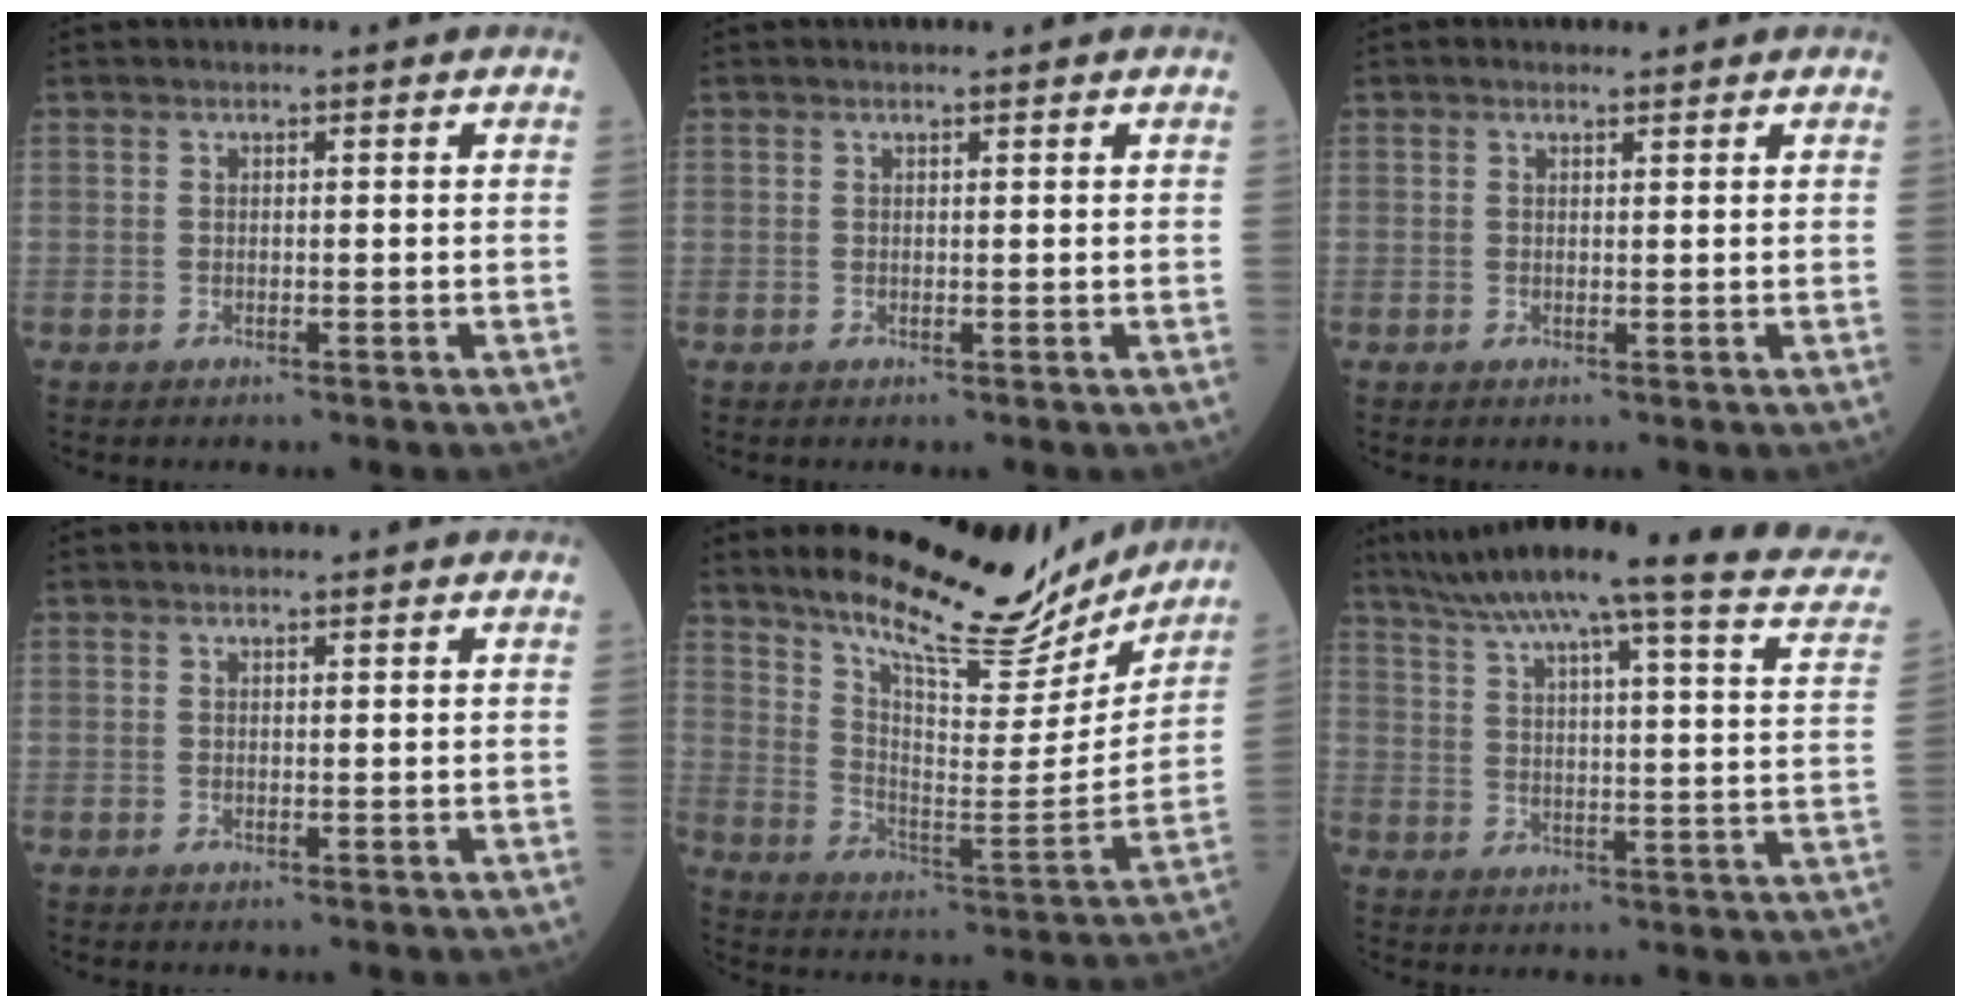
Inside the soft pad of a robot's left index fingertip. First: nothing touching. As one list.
[{"total": 0.0}, {"total": 0.5, "force": [0.4, 0.4, 0.1], "torque": [-0.011, -0.003, 0.004]}, {"total": 0.0}, {"total": 20.5, "force": [17.8, 4.5, 9.0], "torque": [-0.146, -0.033, 0.260]}, {"total": 23.8, "force": [19.8, 1.0, 13.2], "torque": [-0.194, -0.030, 0.248]}]